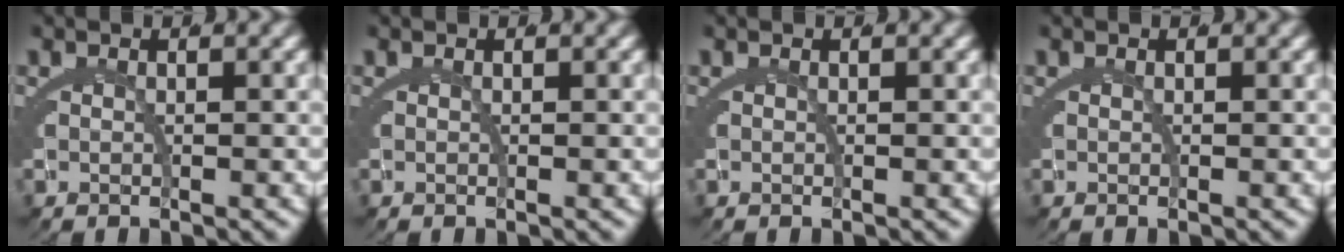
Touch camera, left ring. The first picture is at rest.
{"total": 0.0}
{"total": 0.0}
{"total": 0.0}